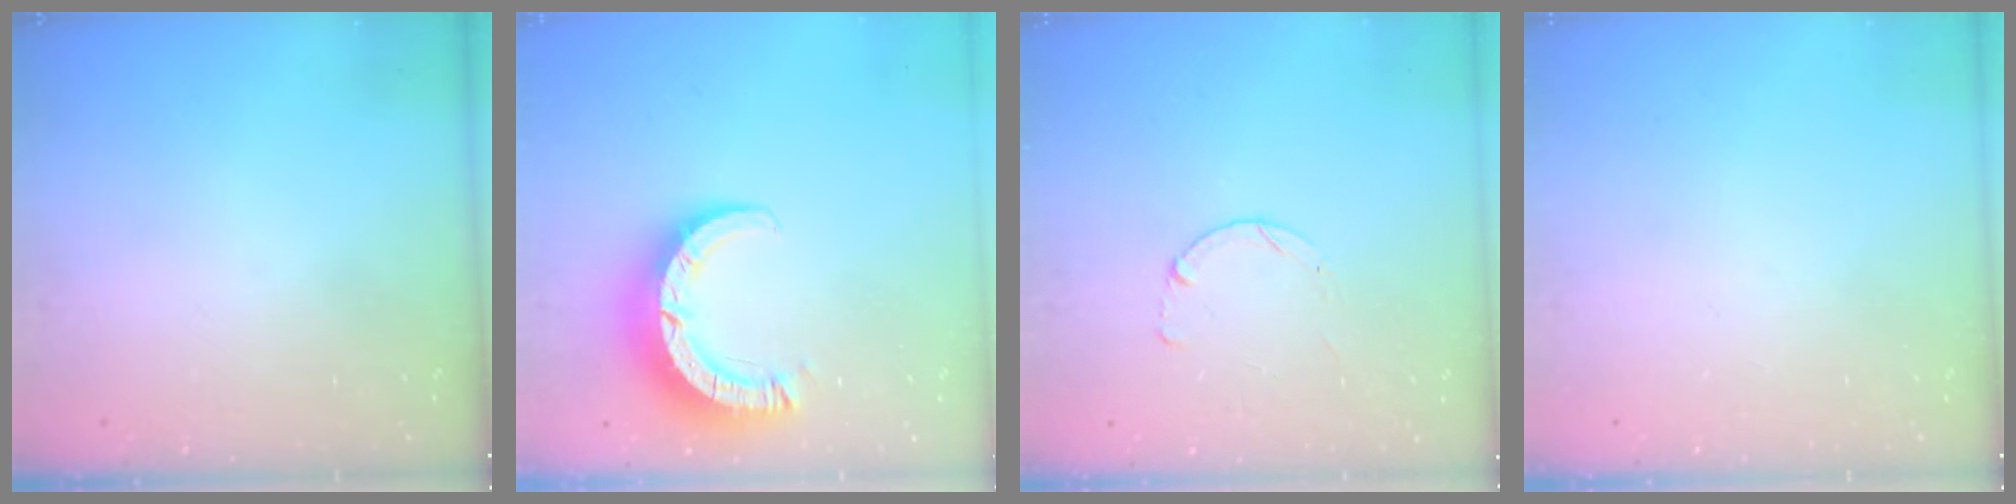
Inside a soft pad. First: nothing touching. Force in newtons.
{"total": 9.2, "press": 9.2, "slide": 1.2}
{"total": 0.0}
{"total": 0.0}